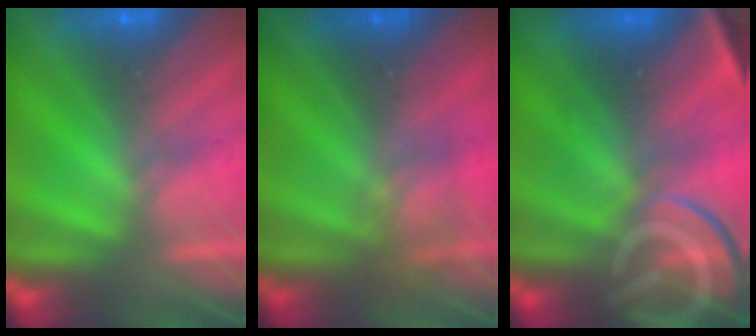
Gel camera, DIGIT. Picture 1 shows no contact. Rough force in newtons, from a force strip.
{"total": 2.6}
{"total": 8.3}